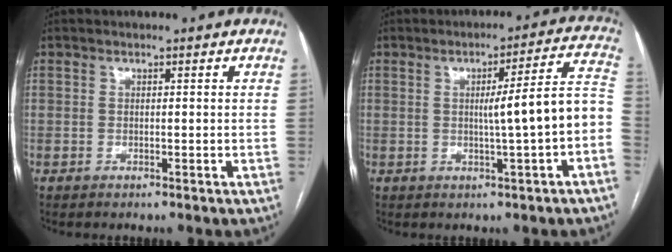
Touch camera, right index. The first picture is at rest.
{"total": 9.5, "force": [-1.4, -0.4, 9.4], "torque": [-0.121, 0.022, -0.020]}